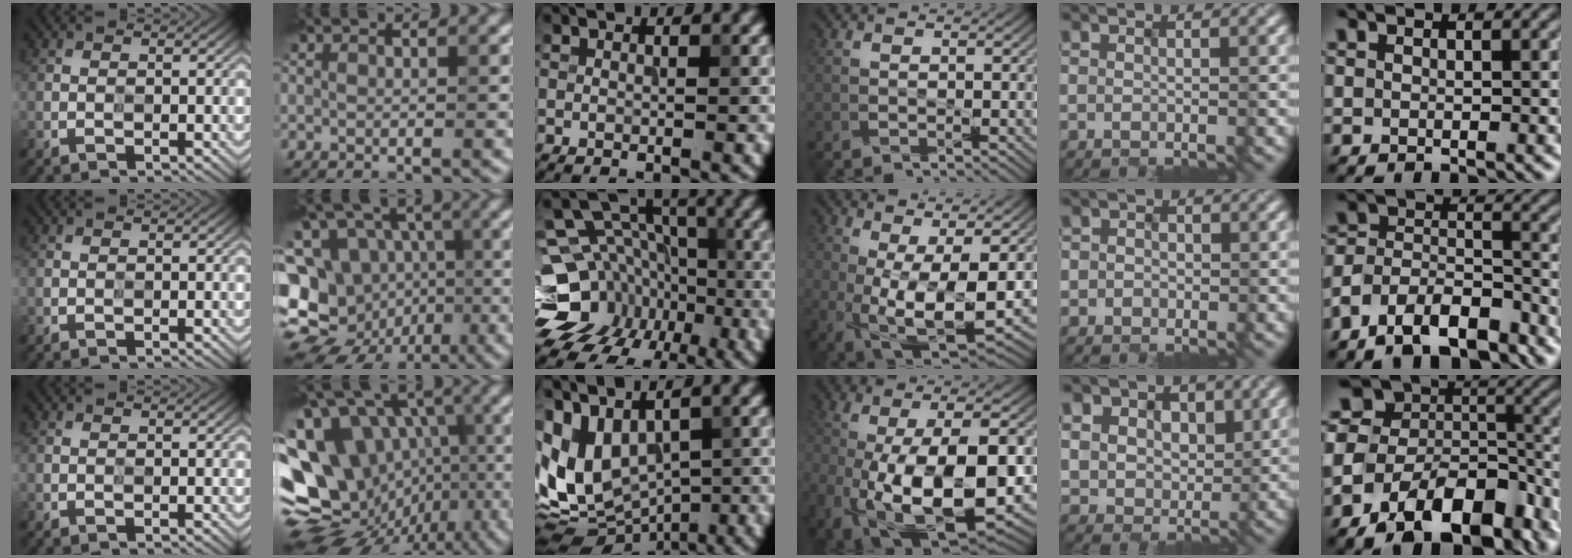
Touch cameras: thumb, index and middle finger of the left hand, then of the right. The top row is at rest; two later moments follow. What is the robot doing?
{"motion": "wipe", "object": "whiteboard"}